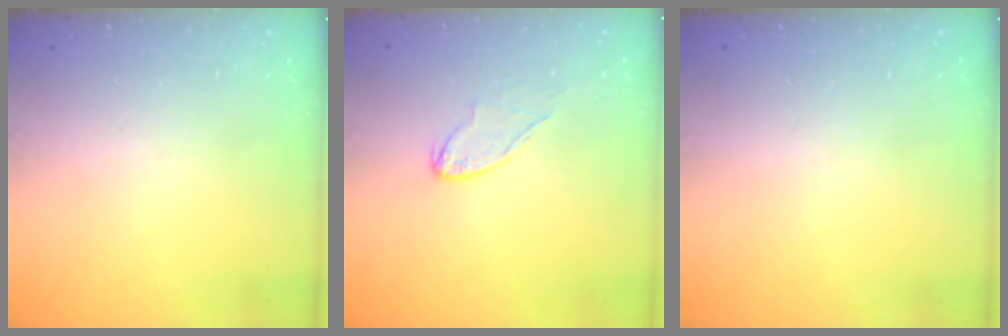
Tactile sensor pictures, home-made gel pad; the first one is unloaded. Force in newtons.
{"total": 6.4, "press": 6.3, "slide": 0.6}
{"total": 0.0}